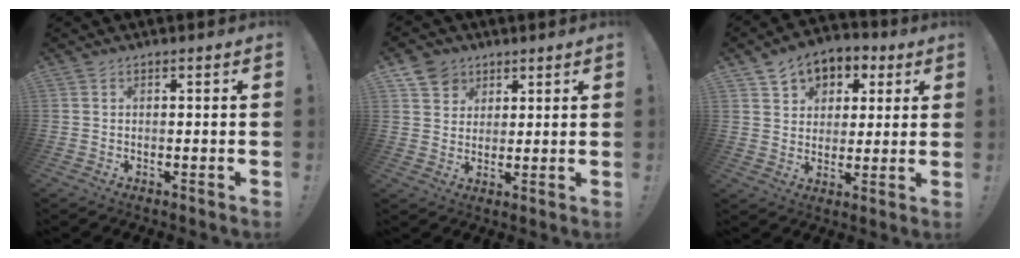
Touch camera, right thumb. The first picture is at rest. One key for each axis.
{"total": 7.4, "fx": 4.5, "fy": 5.7, "fz": 1.1, "tx": -0.018, "ty": -0.025, "tz": 0.088}
{"total": 8.1, "fx": 3.9, "fy": 6.7, "fz": 2.4, "tx": -0.032, "ty": -0.024, "tz": 0.076}